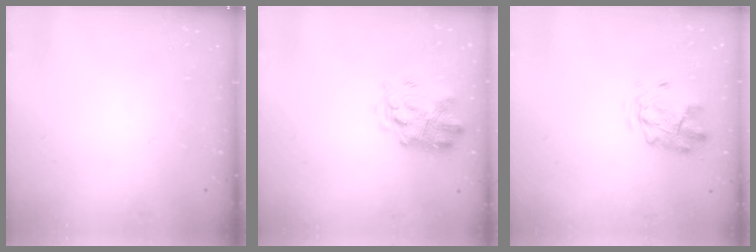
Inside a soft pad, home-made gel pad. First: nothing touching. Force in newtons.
{"total": 3.5, "press": 3.1, "slide": 1.6}
{"total": 2.9, "press": 2.5, "slide": 1.5}